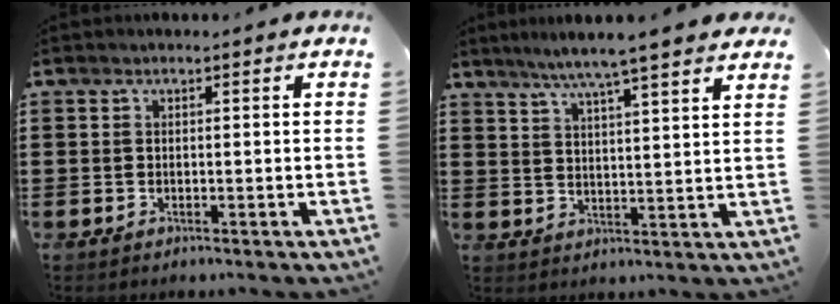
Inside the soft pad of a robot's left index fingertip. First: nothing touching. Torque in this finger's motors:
{"motor_torque": [1.55, -0.59, 0.40, 0.08]}